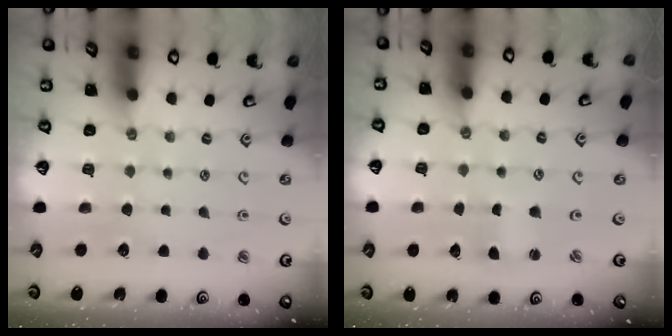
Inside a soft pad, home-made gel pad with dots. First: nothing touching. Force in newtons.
{"total": 0.6, "press": 0.5, "slide": 0.2}